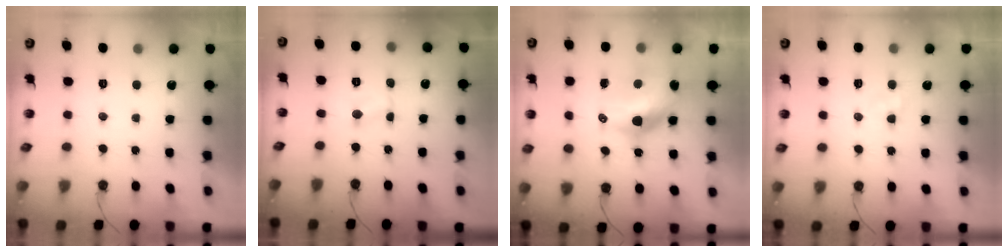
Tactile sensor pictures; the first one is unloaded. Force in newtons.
{"total": 1.4, "press": 1.3, "slide": 0.3}
{"total": 14.1, "press": 13.3, "slide": 4.5}
{"total": 2.2, "press": 2.2, "slide": 0.3}